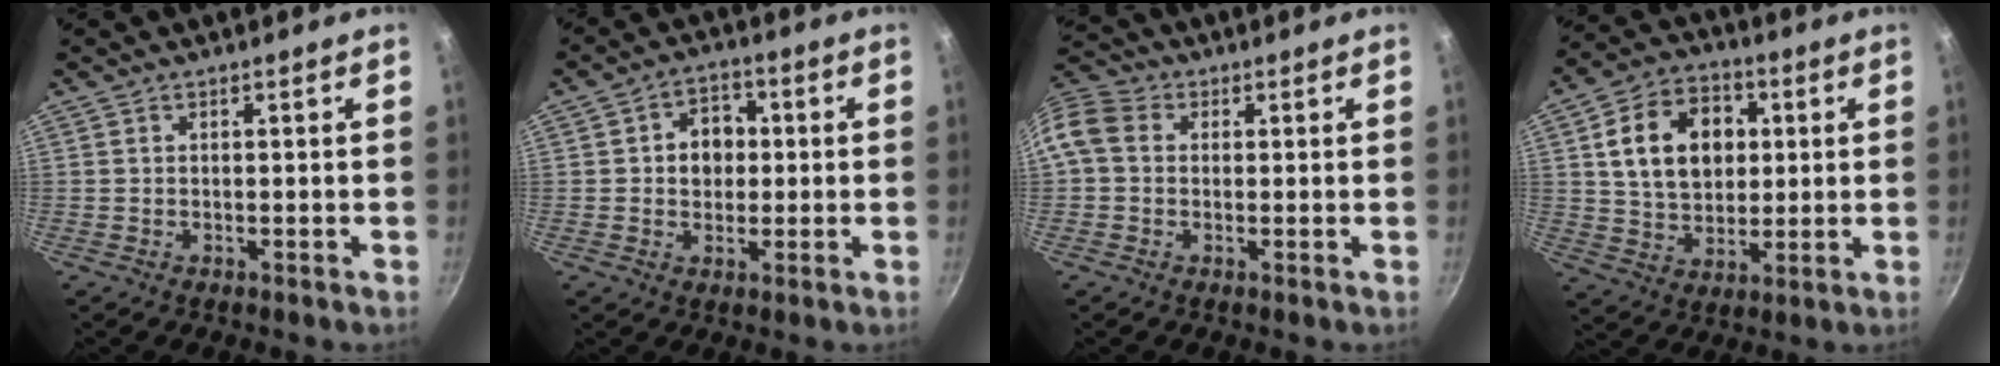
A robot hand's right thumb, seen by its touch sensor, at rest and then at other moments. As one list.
[{"total": 6.9, "force": [0.6, 5.7, 3.9], "torque": [-0.019, 0.008, 0.003]}, {"total": 9.8, "force": [0.8, 8.2, 5.5], "torque": [-0.115, 0.029, -0.004]}, {"total": 15.5, "force": [3.1, 11.5, 9.9], "torque": [-0.138, 0.008, 0.050]}]